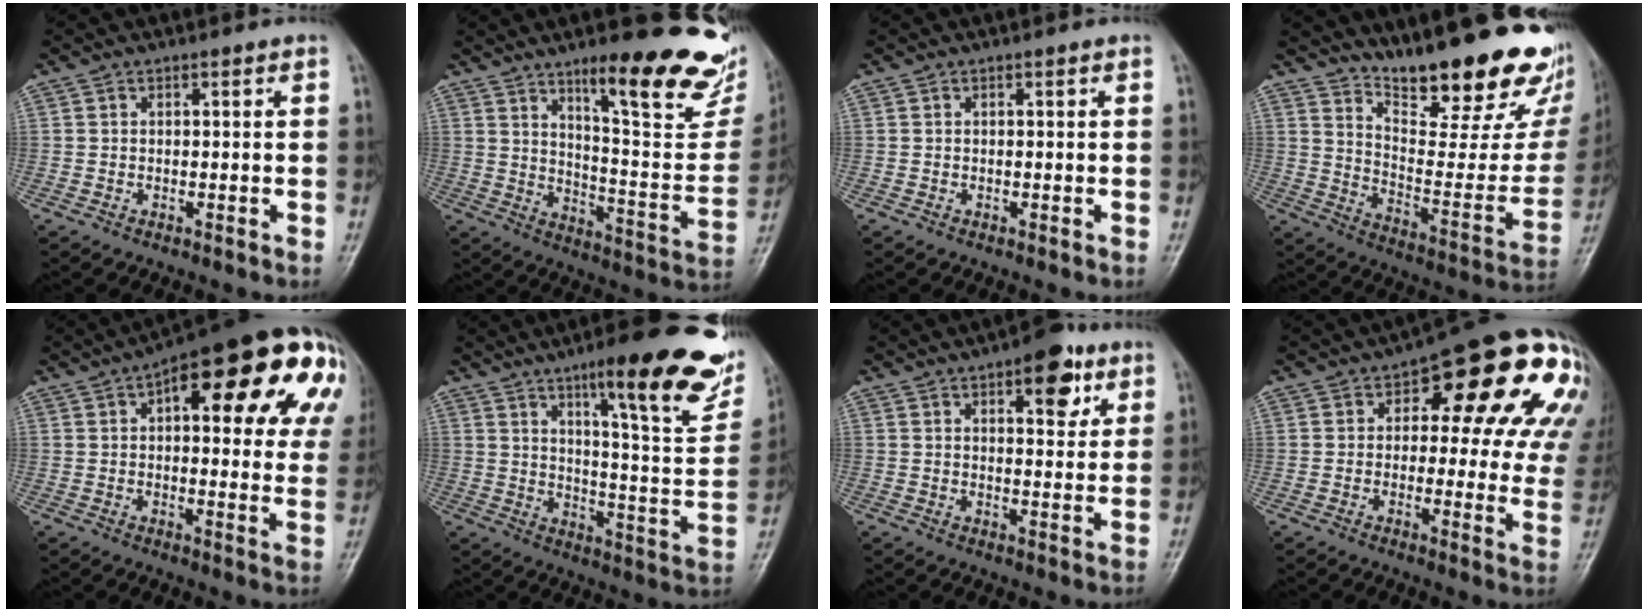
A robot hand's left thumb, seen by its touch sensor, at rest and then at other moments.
{"total": 23.8, "force": [15.7, 5.7, 16.9], "torque": [-0.189, -0.092, 0.226]}
{"total": 0.0}
{"total": 27.1, "force": [20.0, 7.6, 16.7], "torque": [-0.209, -0.128, 0.286]}
{"total": 26.1, "force": [9.5, 9.5, 22.4], "torque": [-0.239, 0.017, 0.116]}
{"total": 24.2, "force": [14.2, 5.5, 18.9], "torque": [-0.219, -0.056, 0.203]}
{"total": 9.5, "force": [4.8, 4.2, 7.0], "torque": [-0.064, -0.018, 0.061]}
{"total": 23.5, "force": [8.1, 10.5, 19.4], "torque": [-0.186, 0.011, 0.099]}